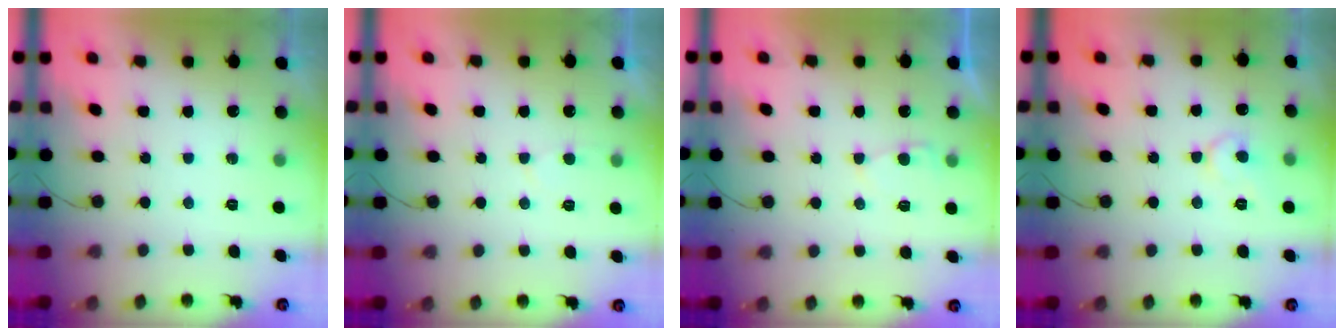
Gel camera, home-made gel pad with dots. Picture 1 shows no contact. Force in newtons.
{"total": 2.3, "press": 2.3, "slide": 0.3}
{"total": 2.0, "press": 2.0, "slide": 0.3}
{"total": 6.1, "press": 6.1, "slide": 0.5}